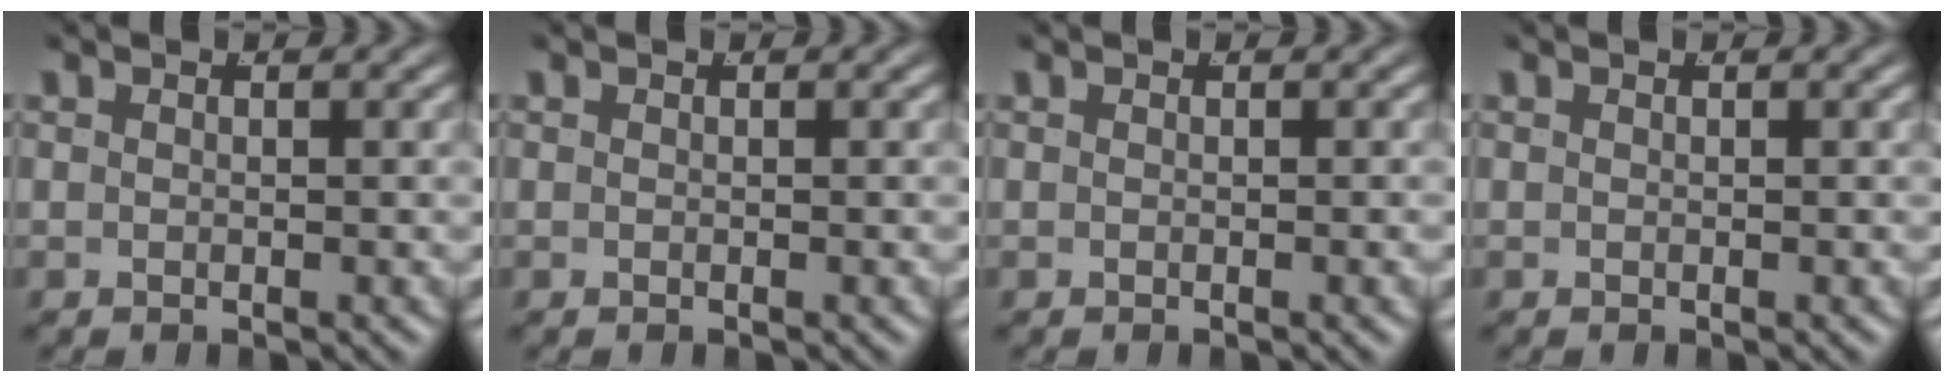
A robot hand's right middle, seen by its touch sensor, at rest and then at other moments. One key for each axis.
{"total": 0.0}
{"total": 0.0}
{"total": 0.0}